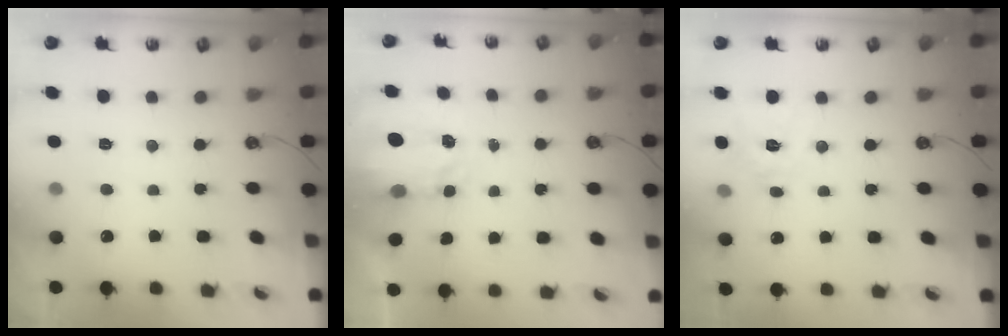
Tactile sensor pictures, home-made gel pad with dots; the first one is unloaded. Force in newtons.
{"total": 3.4, "press": 3.4, "slide": 0.5}
{"total": 10.7, "press": 10.7, "slide": 0.8}